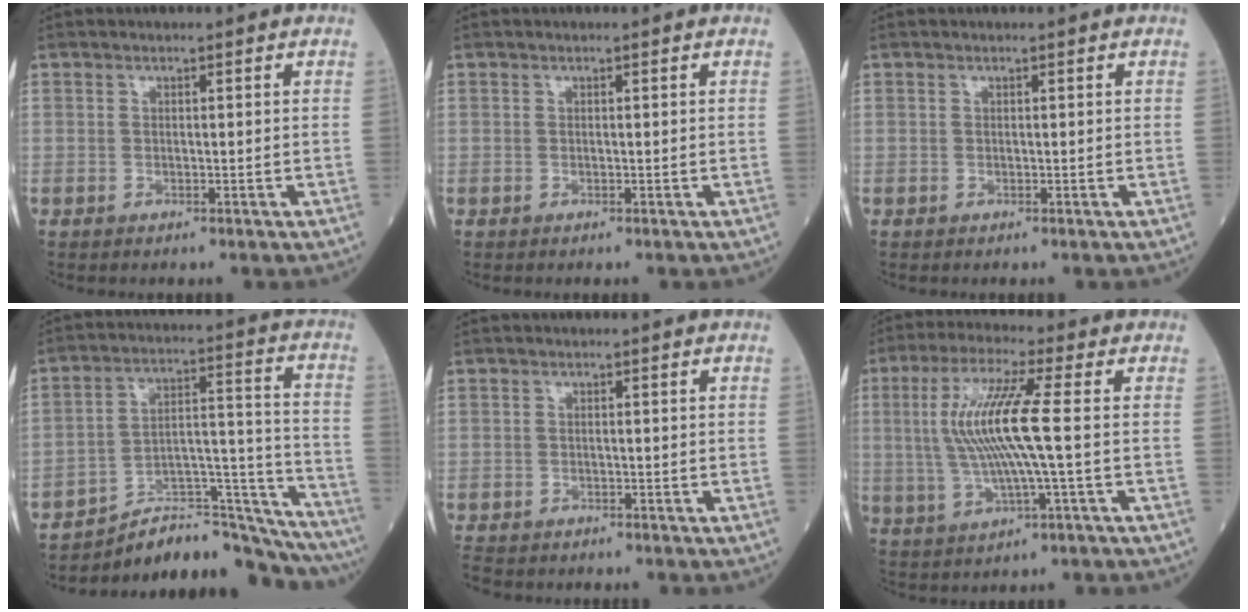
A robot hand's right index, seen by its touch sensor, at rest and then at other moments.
{"total": 0.0}
{"total": 0.0}
{"total": 19.9, "force": [-18.8, 2.6, 5.9], "torque": [-0.059, 0.056, -0.277]}
{"total": 3.9, "force": [-3.4, 1.7, 0.8], "torque": [-0.013, -0.004, -0.056]}
{"total": 10.7, "force": [0.7, 0.2, 10.7], "torque": [-0.228, 0.011, 0.012]}